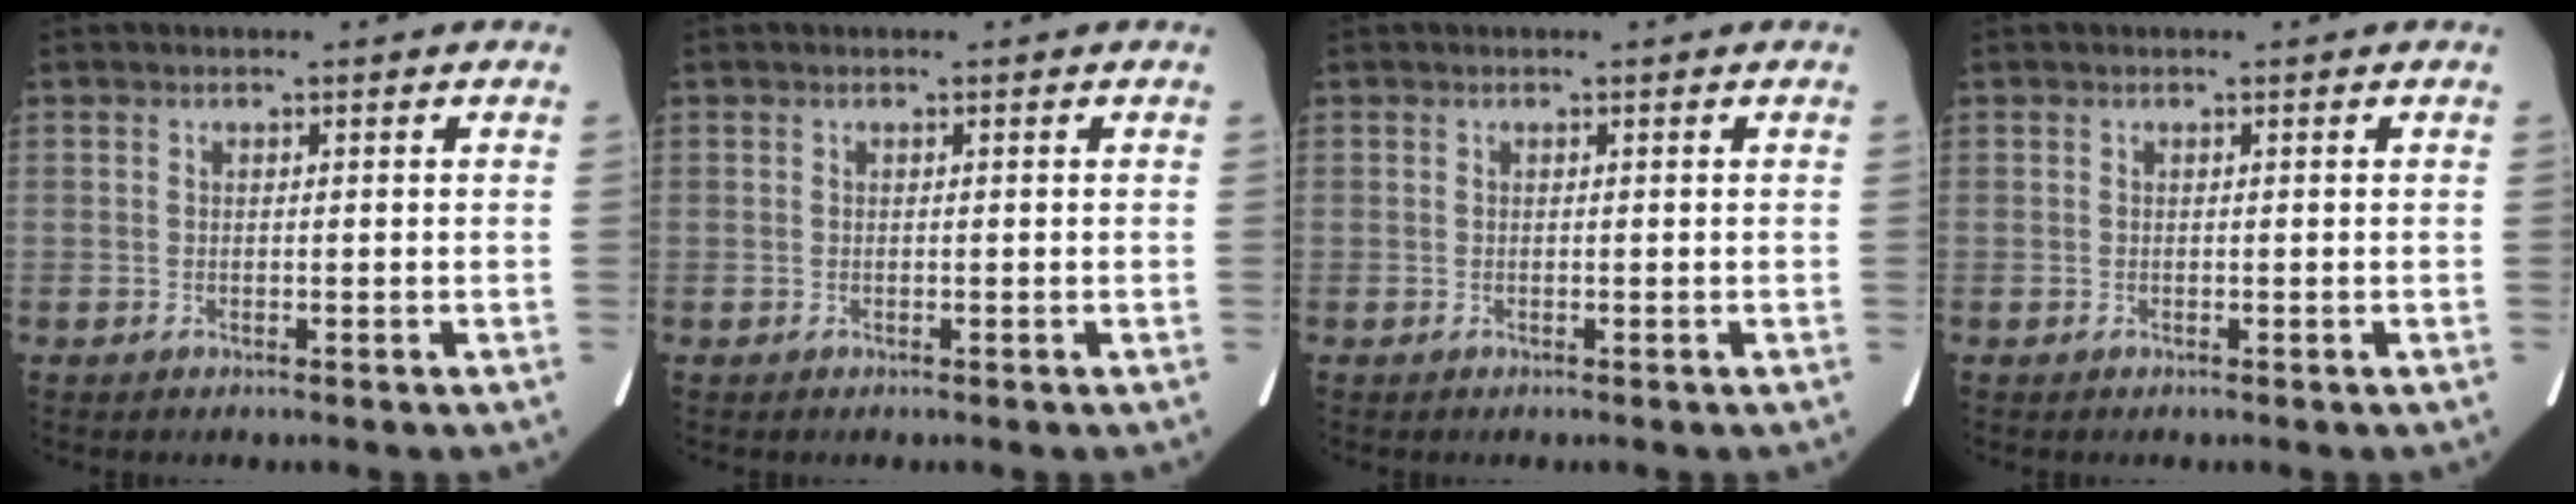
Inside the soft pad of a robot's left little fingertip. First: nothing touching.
{"total": 0.0}
{"total": 0.0}
{"total": 0.0}